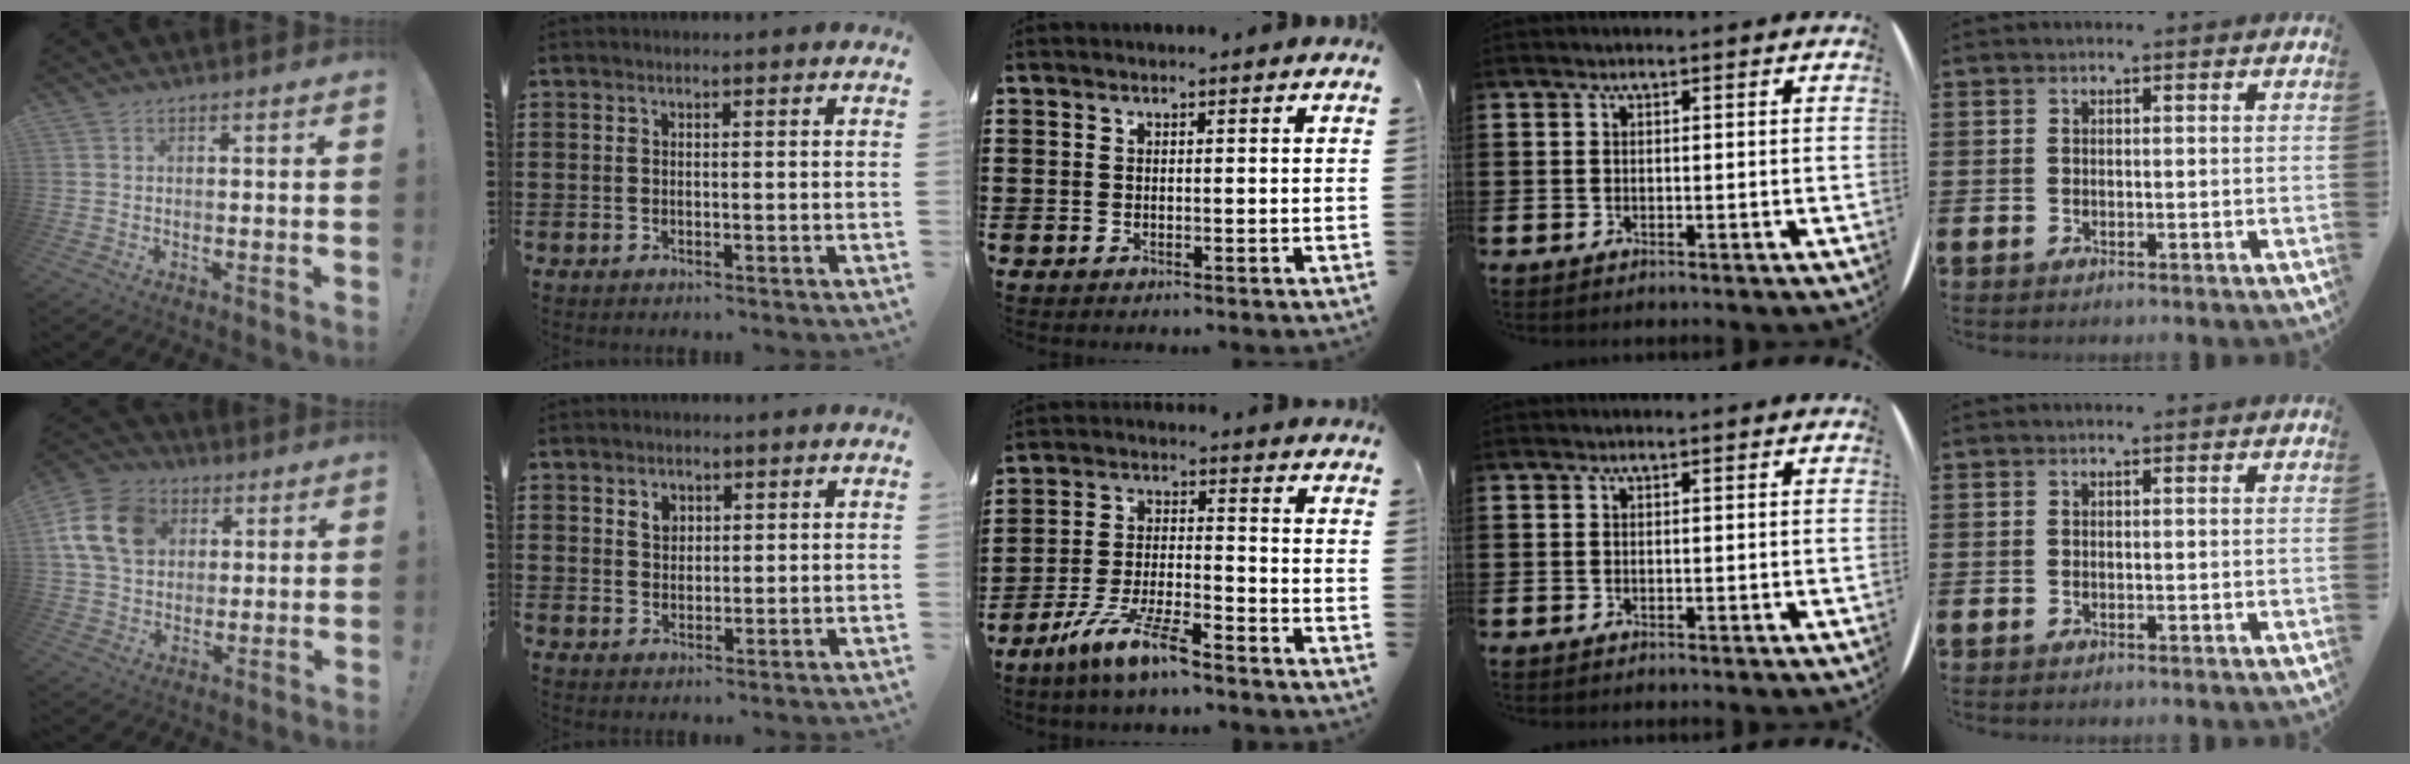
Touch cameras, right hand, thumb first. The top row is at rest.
{"thumb": {"total": 15.4, "force": [5.0, 11.9, 8.3], "torque": [-0.140, -0.004, 0.104]}, "index": {"total": 2.3, "force": [1.3, 1.7, 0.9], "torque": [-0.023, 0.007, 0.024]}, "middle": {"total": 8.7, "force": [-6.9, 1.1, 5.1], "torque": [-0.116, -0.006, -0.137]}}